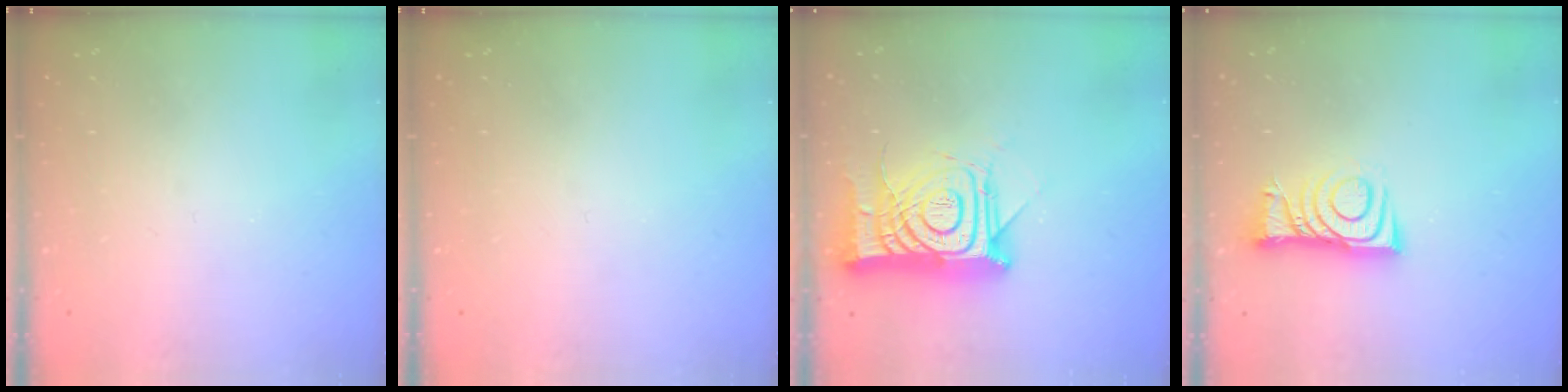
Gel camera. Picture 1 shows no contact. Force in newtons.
{"total": 0.0}
{"total": 16.7, "press": 16.6, "slide": 1.4}
{"total": 7.2, "press": 7.2, "slide": 0.8}